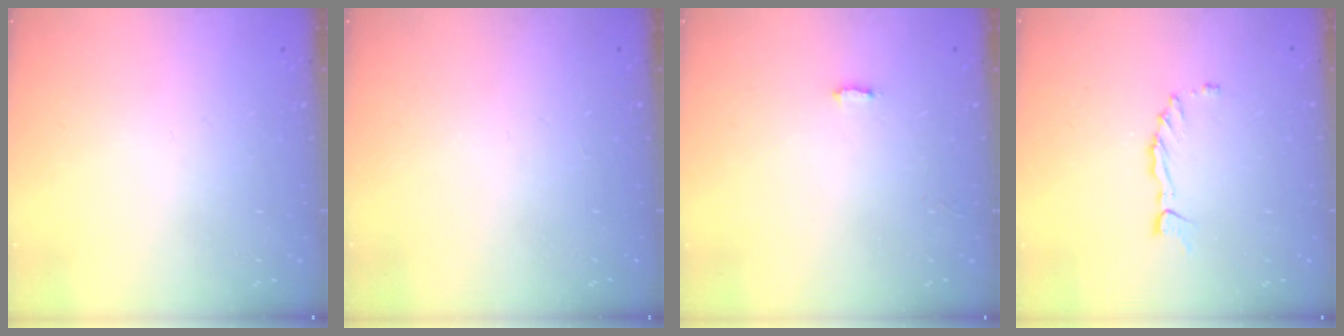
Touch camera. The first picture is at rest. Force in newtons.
{"total": 1.6, "press": 1.5, "slide": 0.5}
{"total": 3.6, "press": 3.6, "slide": 0.3}
{"total": 1.3, "press": 1.3, "slide": 0.1}